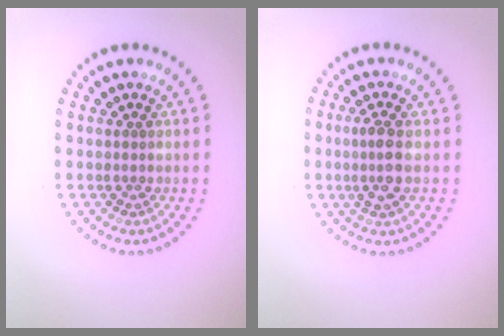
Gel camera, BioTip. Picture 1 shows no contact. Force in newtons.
{"total": 2.4, "press": 2.2, "slide": 1.0}